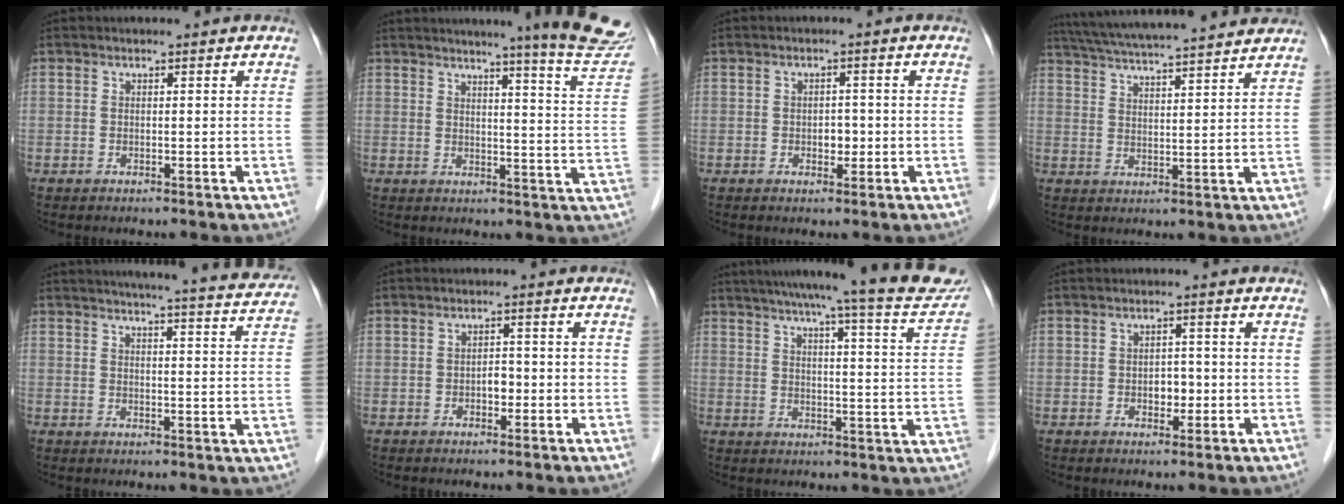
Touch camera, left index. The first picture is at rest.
{"total": 16.3, "force": [14.3, -0.9, 7.6], "torque": [-0.090, -0.077, 0.152]}
{"total": 2.1, "force": [-0.7, 1.4, 1.4], "torque": [-0.019, 0.000, -0.007]}
{"total": 19.8, "force": [17.8, 0.7, 8.6], "torque": [-0.153, 0.030, 0.253]}
{"total": 18.7, "force": [17.5, 0.8, 6.6], "torque": [-0.087, -0.036, 0.198]}
{"total": 2.3, "force": [-1.0, 1.4, 1.5], "torque": [-0.019, 0.006, -0.015]}
{"total": 20.5, "force": [18.1, 0.9, 9.6], "torque": [-0.132, -0.033, 0.216]}
{"total": 2.7, "force": [-0.8, 1.8, 1.8], "torque": [-0.023, 0.003, -0.009]}